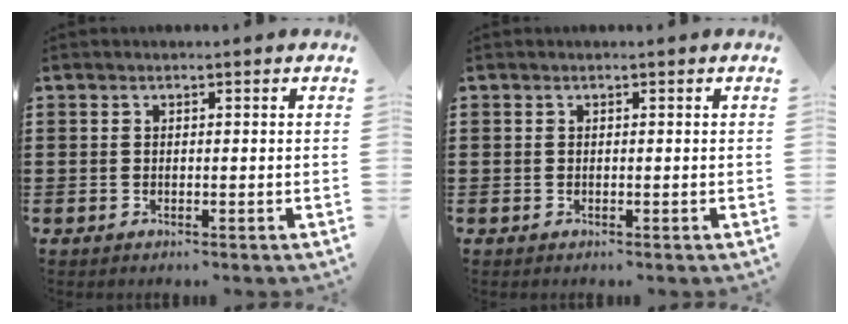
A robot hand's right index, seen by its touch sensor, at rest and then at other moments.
{"total": 0.0}